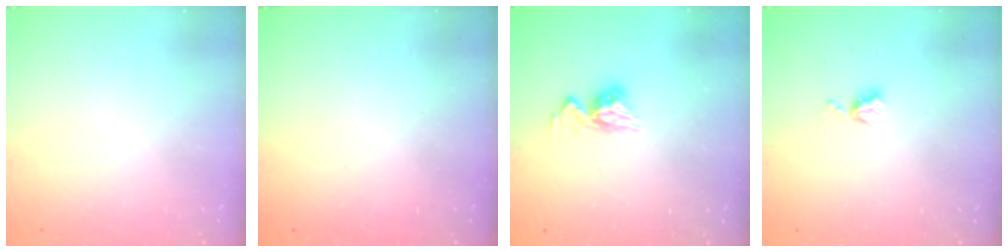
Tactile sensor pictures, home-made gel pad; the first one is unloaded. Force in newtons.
{"total": 0.0}
{"total": 9.4, "press": 9.4, "slide": 0.9}
{"total": 5.2, "press": 5.2, "slide": 0.5}